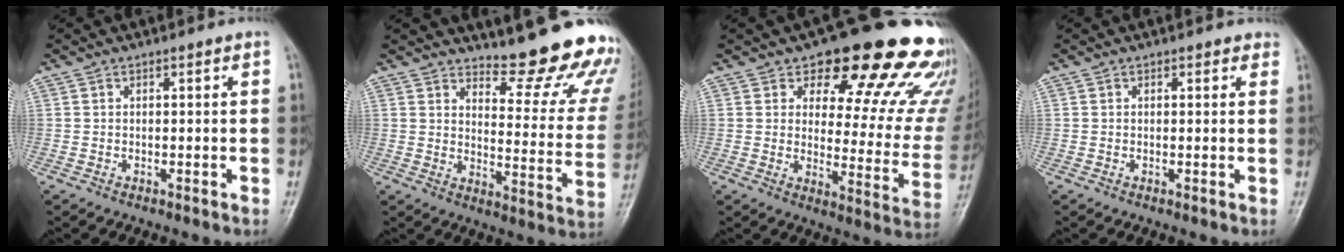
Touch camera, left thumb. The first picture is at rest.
{"total": 19.7, "force": [17.5, 4.4, 8.0], "torque": [-0.062, -0.170, 0.208]}
{"total": 22.9, "force": [16.6, 9.2, 12.9], "torque": [-0.108, -0.090, 0.199]}
{"total": 1.5, "force": [1.1, 0.9, 0.5], "torque": [0.016, -0.002, 0.004]}